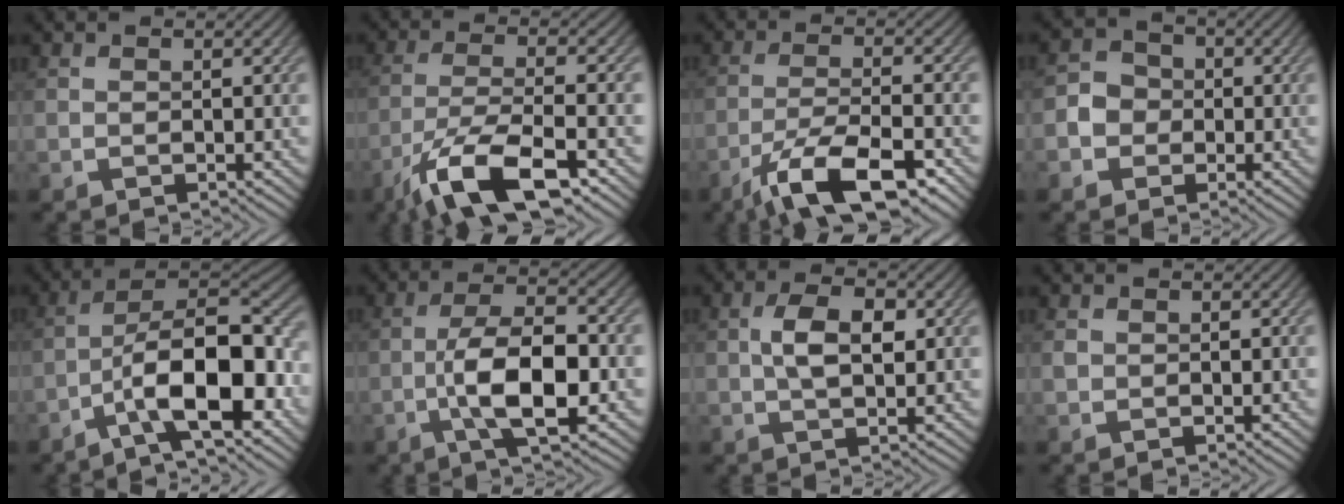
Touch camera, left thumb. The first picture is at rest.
{"total": 11.5, "force": [-7.1, 3.3, 8.5], "torque": [-0.163, -0.008, -0.137]}
{"total": 10.7, "force": [-6.9, 2.9, 7.6], "torque": [-0.138, -0.002, -0.123]}
{"total": 3.6, "force": [-0.8, 3.3, 1.1], "torque": [-0.015, 0.001, -0.022]}
{"total": 13.3, "force": [-5.6, 5.0, 10.9], "torque": [-0.164, 0.006, -0.098]}
{"total": 9.5, "force": [-2.5, 3.5, 8.5], "torque": [-0.153, 0.005, -0.050]}
{"total": 5.2, "force": [0.7, 2.6, 4.4], "torque": [-0.089, 0.002, 0.012]}
{"total": 0.7, "force": [0.2, 0.6, 0.3], "torque": [-0.010, -0.001, 0.005]}